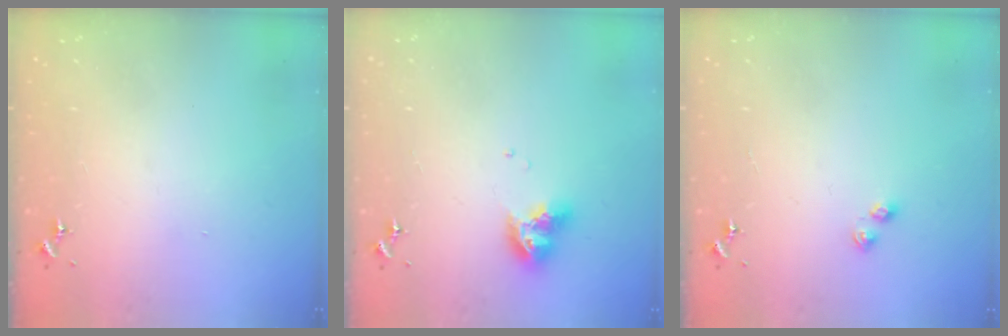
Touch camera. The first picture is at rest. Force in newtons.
{"total": 9.6, "press": 9.6, "slide": 0.9}
{"total": 2.8, "press": 2.8, "slide": 0.4}